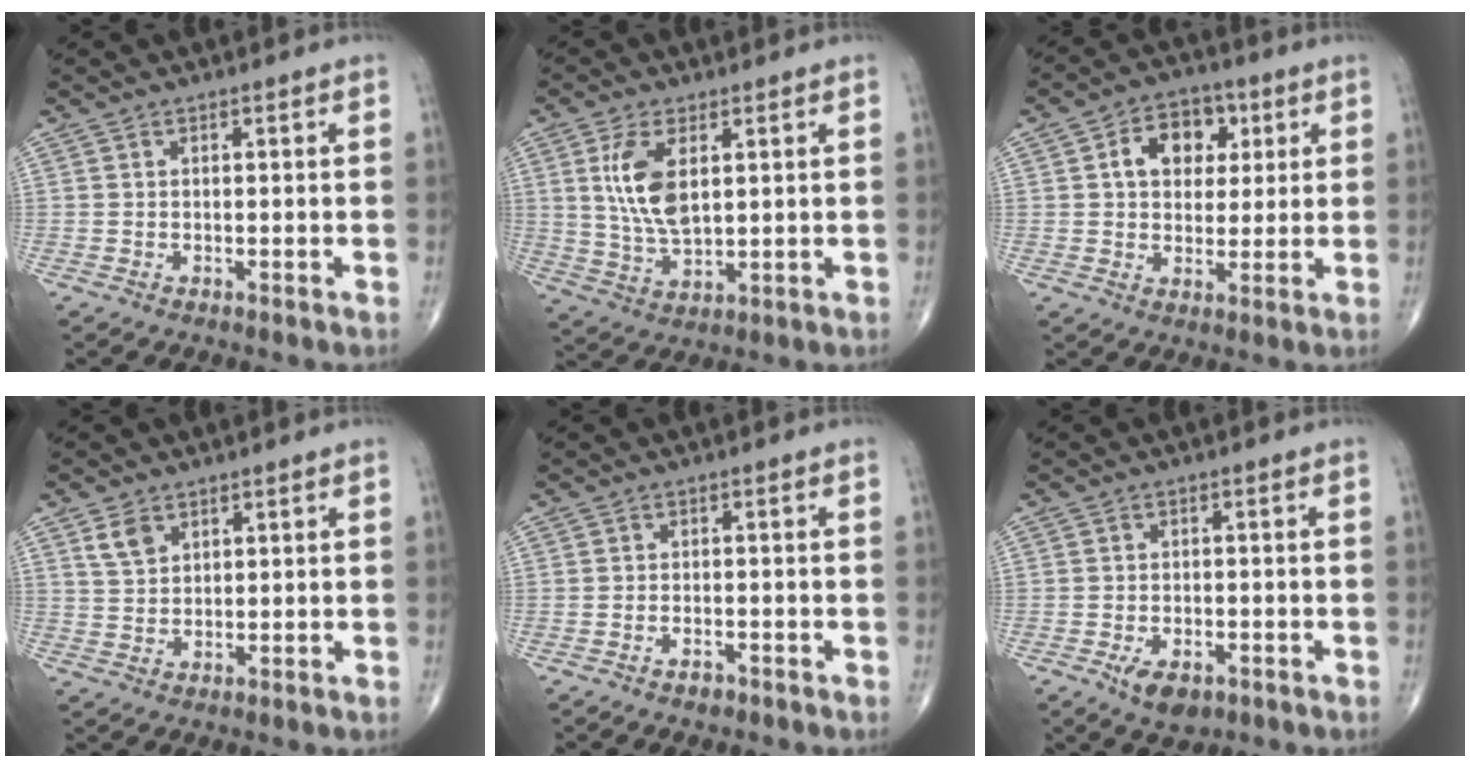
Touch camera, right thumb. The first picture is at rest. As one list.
[{"total": 9.7, "force": [2.6, 4.7, 8.1], "torque": [-0.158, -0.017, 0.056]}, {"total": 10.0, "force": [2.7, 7.3, 6.3], "torque": [-0.060, 0.004, 0.039]}, {"total": 3.8, "force": [2.2, 2.5, 1.9], "torque": [-0.028, -0.009, 0.048]}, {"total": 1.7, "force": [-1.2, 0.9, 0.8], "torque": [-0.013, 0.008, -0.017]}, {"total": 5.7, "force": [-2.7, 3.2, 3.8], "torque": [-0.061, 0.006, -0.038]}]